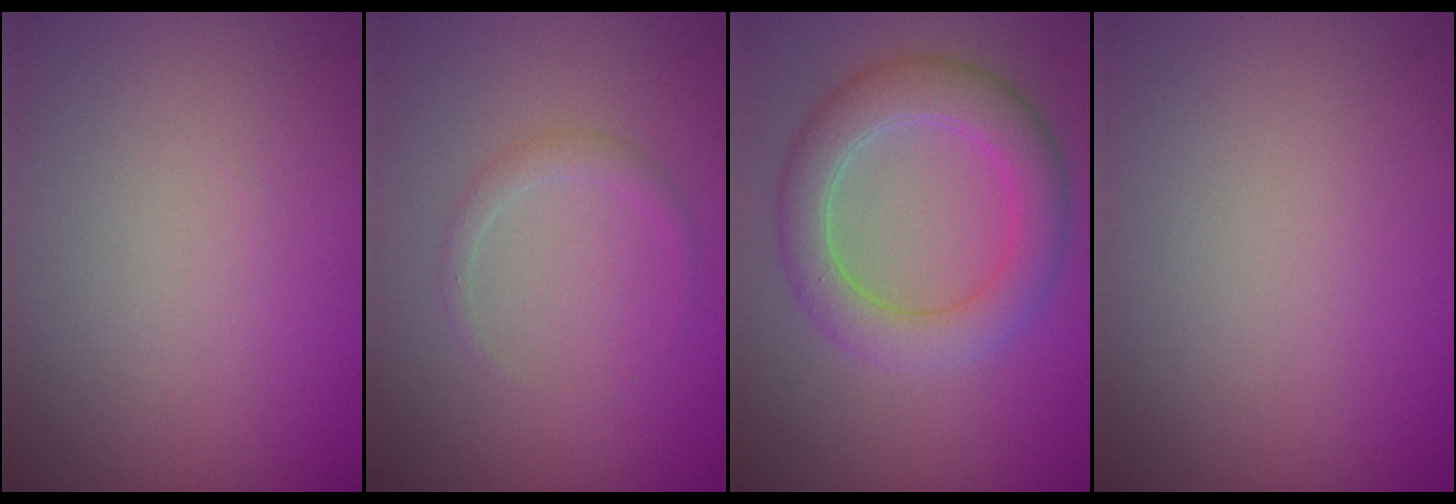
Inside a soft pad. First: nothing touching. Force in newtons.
{"total": 1.1, "press": 1.1, "slide": 0.1}
{"total": 5.2, "press": 5.2, "slide": 0.2}
{"total": 0.0}